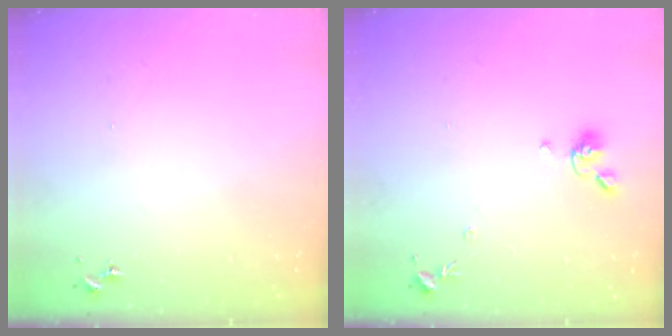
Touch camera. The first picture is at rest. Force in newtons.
{"total": 8.6, "press": 8.5, "slide": 1.1}